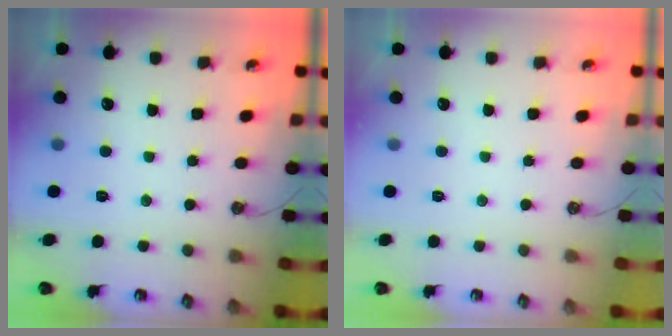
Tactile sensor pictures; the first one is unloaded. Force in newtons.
{"total": 0.0}